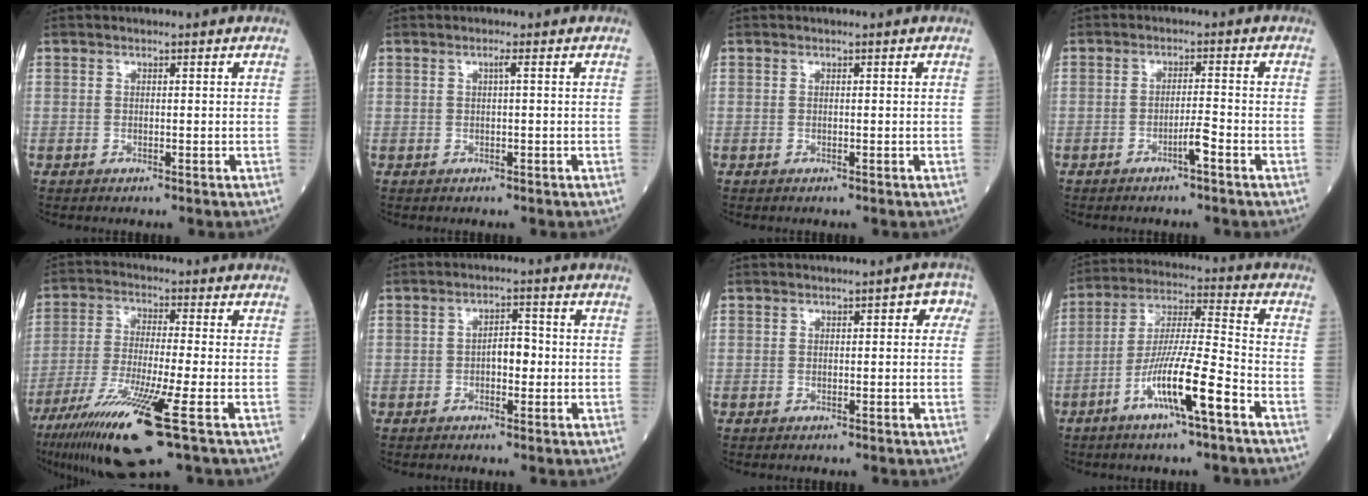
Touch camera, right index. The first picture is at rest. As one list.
[{"total": 0.7, "force": [0.1, -0.2, 0.7], "torque": [-0.012, 0.001, 0.003]}, {"total": 0.0}, {"total": 2.8, "force": [-1.6, -0.4, 2.2], "torque": [-0.041, -0.002, -0.031]}, {"total": 15.0, "force": [-7.9, 0.1, 12.8], "torque": [-0.253, -0.044, -0.144]}, {"total": 4.4, "force": [-0.6, 2.0, 3.9], "torque": [-0.062, 0.011, -0.010]}, {"total": 2.8, "force": [0.3, 1.6, 2.3], "torque": [-0.015, 0.023, -0.003]}, {"total": 12.4, "force": [-5.9, 0.3, 10.9], "torque": [-0.208, -0.004, -0.112]}]